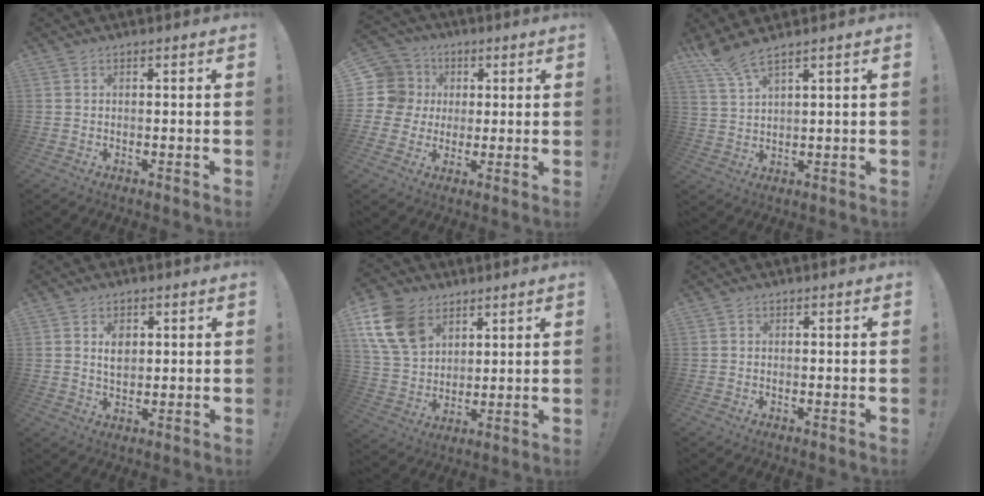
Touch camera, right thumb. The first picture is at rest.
{"total": 10.6, "force": [1.2, 10.1, 3.1], "torque": [-0.060, 0.000, 0.027]}
{"total": 5.7, "force": [4.7, 0.5, 3.2], "torque": [-0.078, -0.020, 0.089]}
{"total": 4.8, "force": [1.3, 3.6, 2.8], "torque": [-0.037, 0.000, 0.019]}
{"total": 15.9, "force": [8.0, 11.2, 7.9], "torque": [-0.151, -0.031, 0.161]}
{"total": 0.5, "force": [-0.2, 0.4, 0.1], "torque": [-0.003, 0.002, -0.004]}